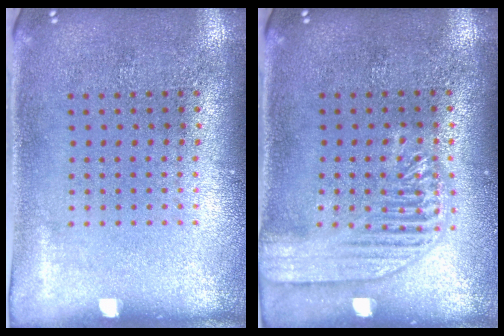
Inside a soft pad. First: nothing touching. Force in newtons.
{"total": 1.8, "press": 1.8, "slide": 0.3}